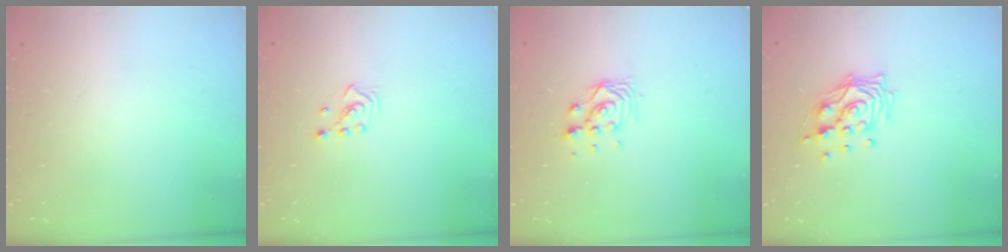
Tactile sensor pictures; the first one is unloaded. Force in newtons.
{"total": 2.2, "press": 2.2, "slide": 0.2}
{"total": 4.9, "press": 4.8, "slide": 0.5}
{"total": 11.0, "press": 10.9, "slide": 1.6}